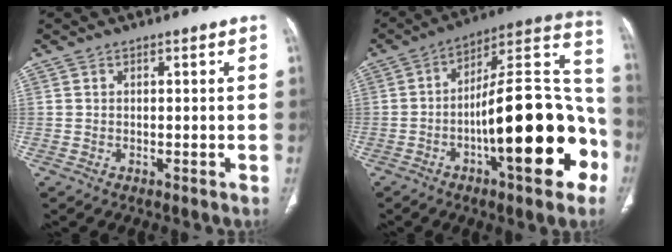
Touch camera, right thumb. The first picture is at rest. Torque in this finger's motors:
{"motor_torque": [2.46, 2.55, 2.32, -0.43, 0.22]}